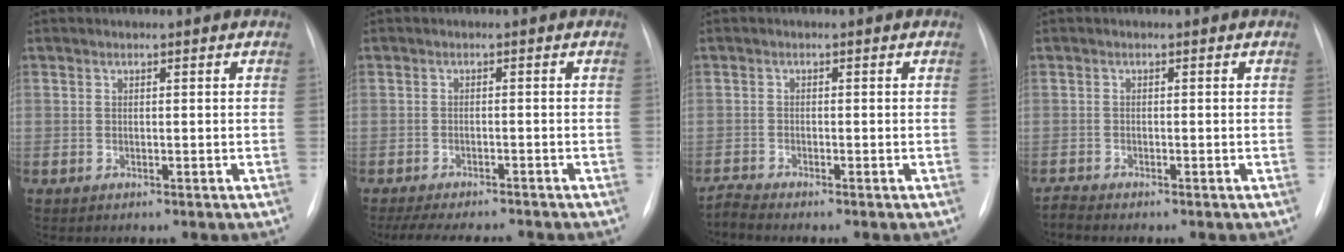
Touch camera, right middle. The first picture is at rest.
{"total": 9.2, "force": [-8.3, 1.7, 3.8], "torque": [-0.059, -0.006, -0.116]}
{"total": 1.6, "force": [-1.5, -0.7, -0.1], "torque": [-0.003, -0.012, -0.030]}
{"total": 1.0, "force": [-0.9, -0.3, -0.1], "torque": [-0.001, -0.008, -0.016]}